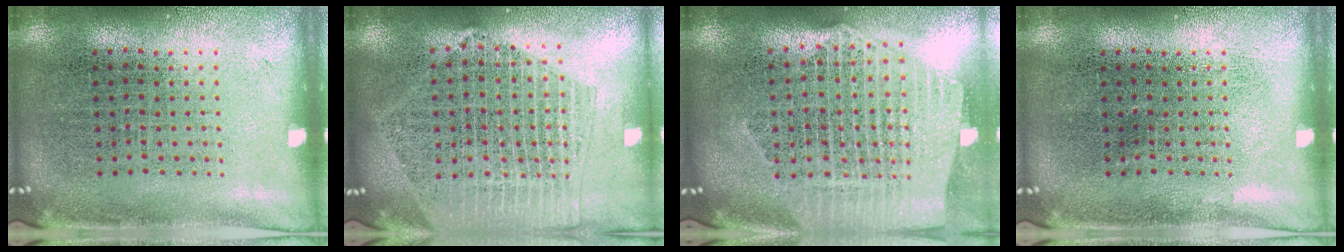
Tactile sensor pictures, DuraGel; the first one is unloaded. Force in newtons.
{"total": 2.1, "press": 1.9, "slide": 0.9}
{"total": 2.5, "press": 2.1, "slide": 1.3}
{"total": 0.0}